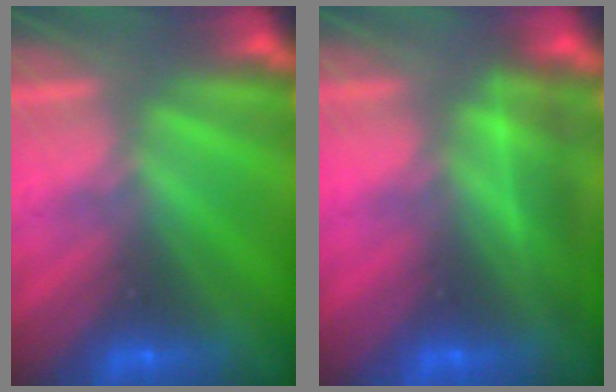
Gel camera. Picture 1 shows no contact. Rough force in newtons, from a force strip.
{"total": 2.2}